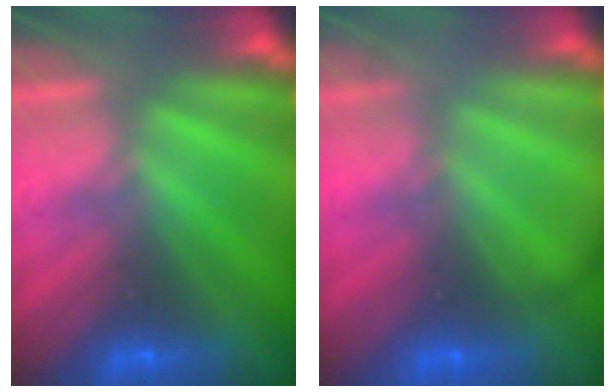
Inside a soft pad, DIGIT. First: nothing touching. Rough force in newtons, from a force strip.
{"total": 2.1}